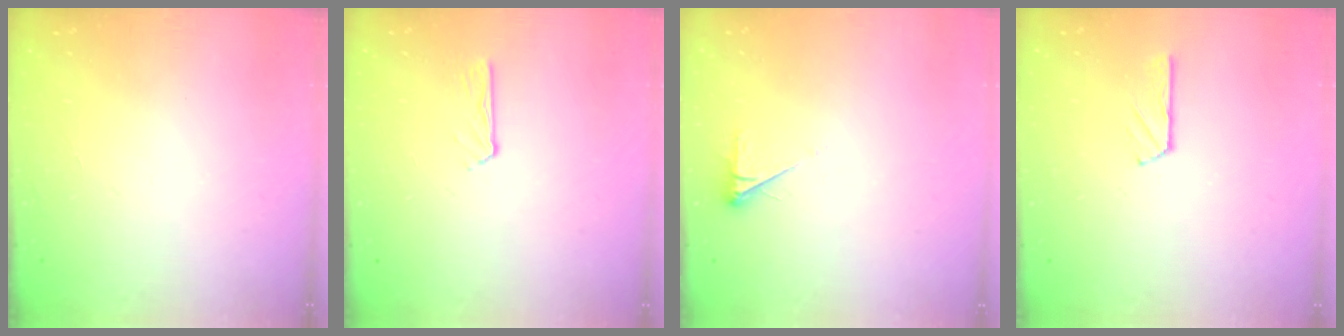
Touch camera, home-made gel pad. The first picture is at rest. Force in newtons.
{"total": 2.7, "press": 2.7, "slide": 0.2}
{"total": 3.8, "press": 3.7, "slide": 0.6}
{"total": 2.8, "press": 2.8, "slide": 0.3}